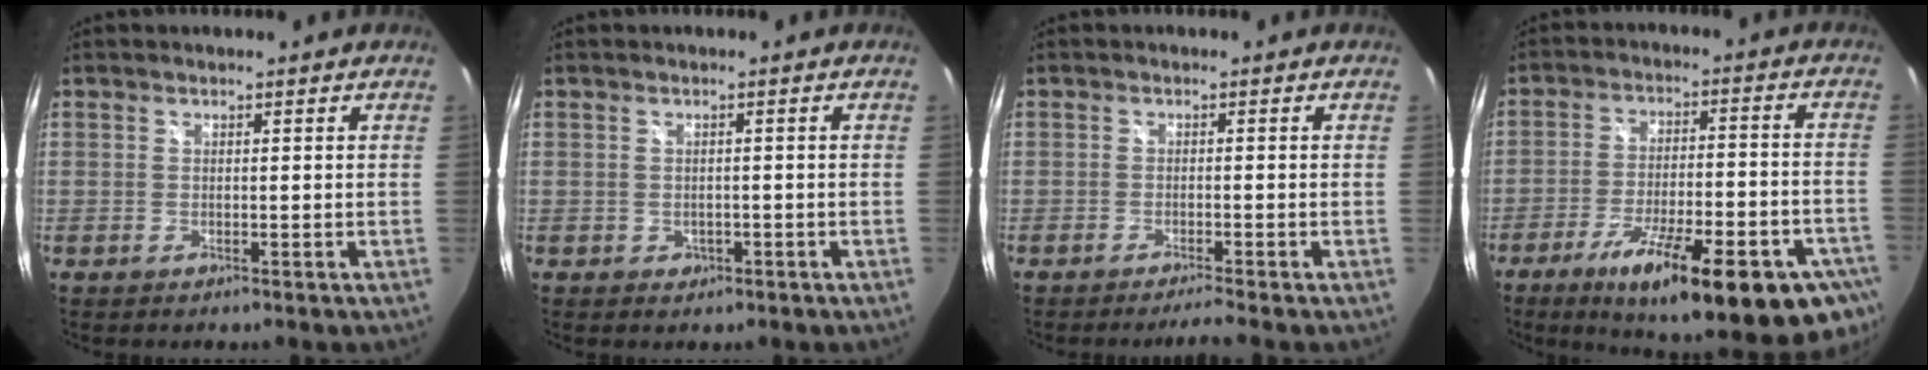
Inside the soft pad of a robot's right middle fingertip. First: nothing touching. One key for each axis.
{"total": 1.6, "fx": -0.5, "fy": 1.4, "fz": 0.6, "tx": -0.009, "ty": 0.000, "tz": -0.003}
{"total": 2.6, "fx": -2.3, "fy": -0.8, "fz": 0.9, "tx": -0.023, "ty": -0.007, "tz": -0.043}
{"total": 25.8, "fx": -15.0, "fy": 6.3, "fz": 20.1, "tx": -0.310, "ty": -0.053, "tz": -0.208}